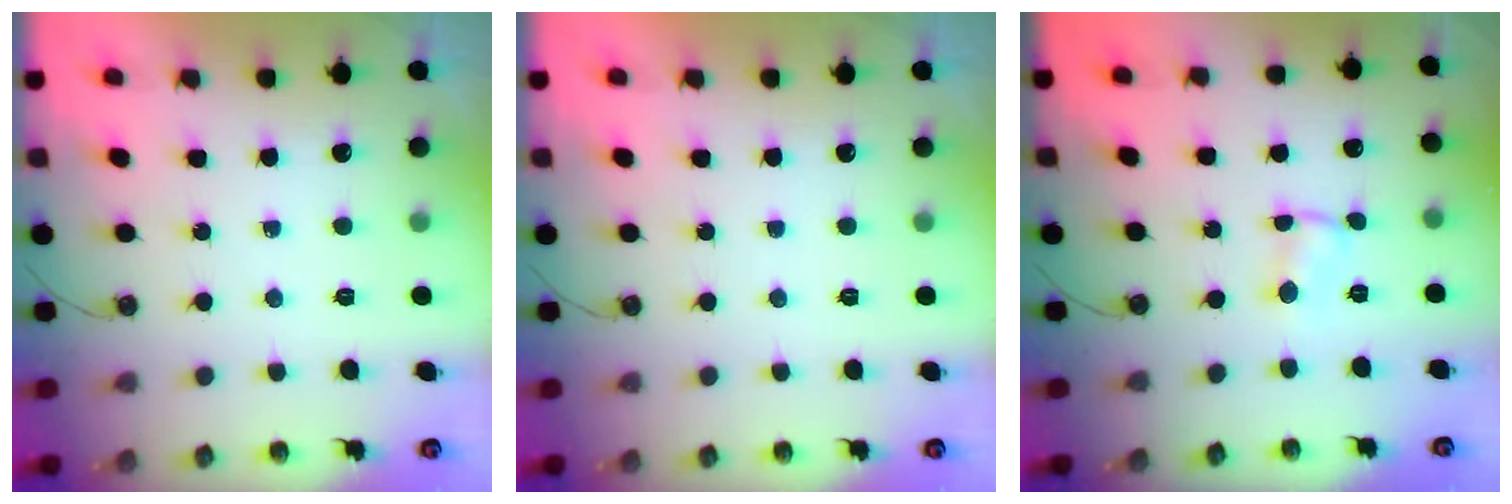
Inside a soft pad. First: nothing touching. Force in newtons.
{"total": 0.0}
{"total": 1.1, "press": 1.1, "slide": 0.2}